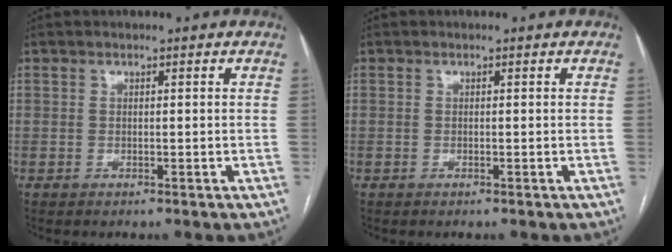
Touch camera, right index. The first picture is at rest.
{"total": 0.0}